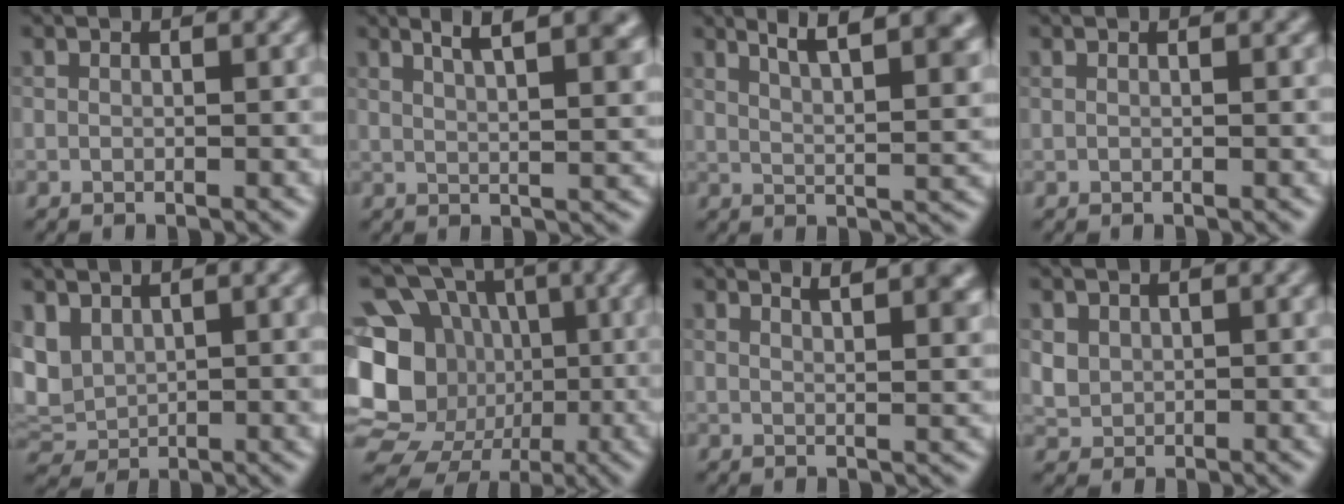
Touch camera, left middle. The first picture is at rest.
{"total": 6.2, "force": [3.8, 1.9, 4.5], "torque": [-0.036, 0.021, 0.051]}
{"total": 8.1, "force": [5.3, 2.4, 5.6], "torque": [-0.056, 0.023, 0.070]}
{"total": 0.8, "force": [0.5, 0.4, 0.5], "torque": [-0.005, 0.003, 0.005]}
{"total": 4.0, "force": [1.4, 2.7, 2.6], "torque": [-0.064, 0.005, 0.030]}
{"total": 17.0, "force": [-1.8, 15.5, 6.9], "torque": [-0.172, 0.013, -0.049]}
{"total": 4.9, "force": [3.4, 1.7, 3.1], "torque": [-0.010, 0.023, 0.036]}
{"total": 1.9, "force": [0.5, 1.6, 0.8], "torque": [-0.024, 0.002, 0.015]}